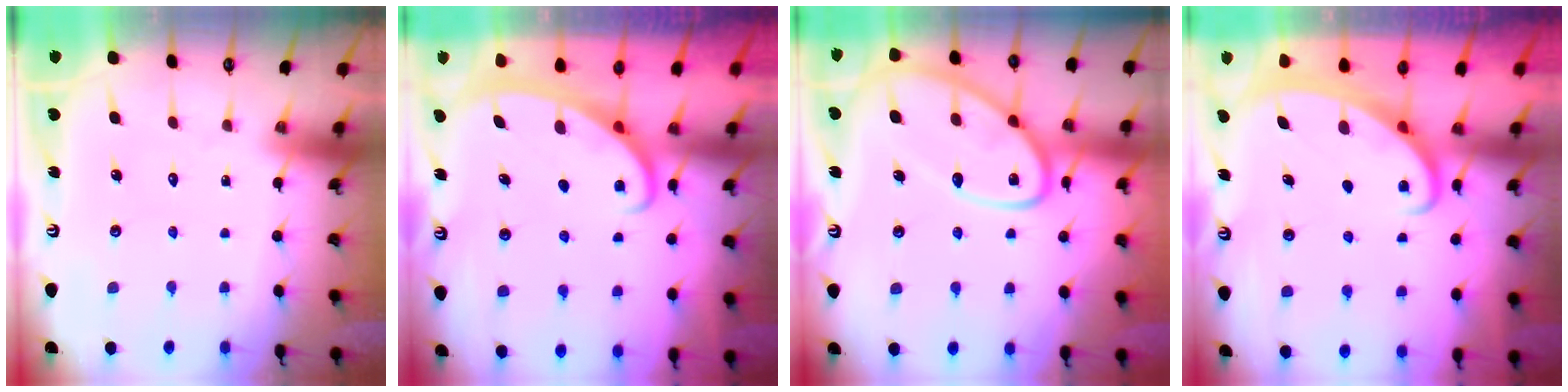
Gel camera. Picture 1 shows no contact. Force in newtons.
{"total": 2.7, "press": 2.6, "slide": 0.4}
{"total": 14.2, "press": 14.1, "slide": 1.0}
{"total": 2.4, "press": 2.4, "slide": 0.4}